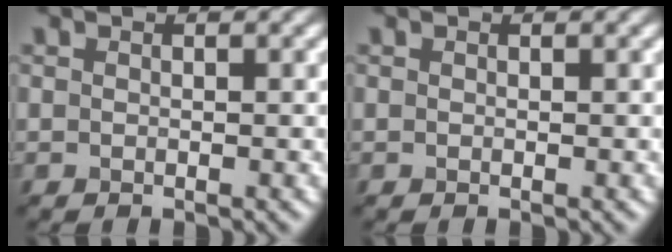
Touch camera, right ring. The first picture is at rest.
{"total": 0.0}